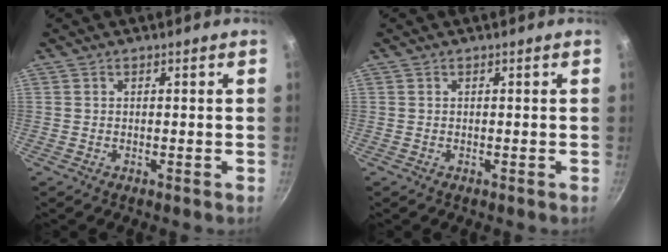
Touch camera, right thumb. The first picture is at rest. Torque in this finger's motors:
{"motor_torque": [-0.01, 0.01, -0.38, -0.38, 0.00]}